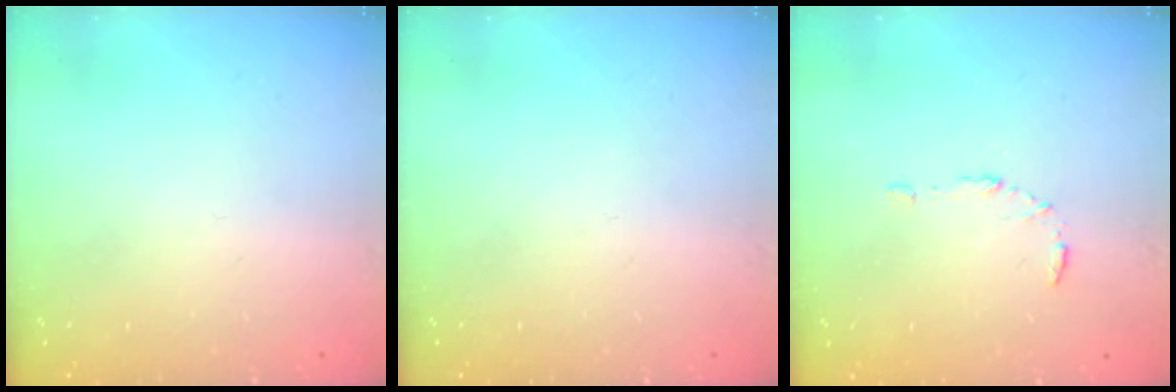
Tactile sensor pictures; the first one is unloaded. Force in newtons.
{"total": 0.0}
{"total": 4.9, "press": 4.9, "slide": 0.4}